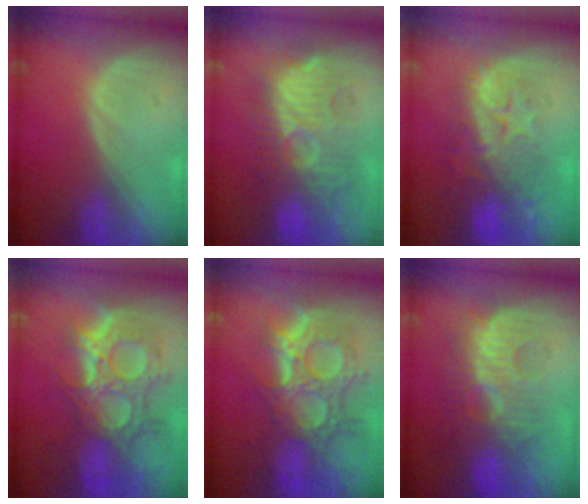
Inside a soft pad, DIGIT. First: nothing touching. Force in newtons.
{"total": 10.3, "press": 10.3, "slide": 0.6}
{"total": 10.1, "press": 8.7, "slide": 5.1}
{"total": 11.9, "press": 10.7, "slide": 5.2}
{"total": 12.0, "press": 10.8, "slide": 5.4}
{"total": 9.0, "press": 8.9, "slide": 1.7}